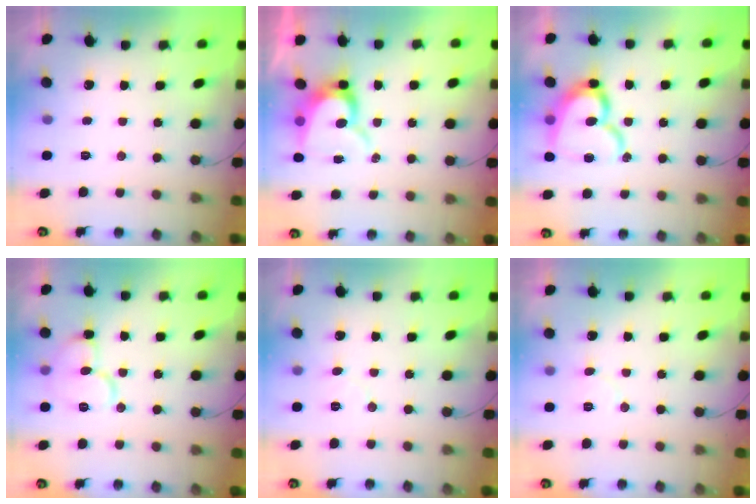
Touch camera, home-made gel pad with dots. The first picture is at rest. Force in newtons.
{"total": 10.7, "press": 10.7, "slide": 0.9}
{"total": 14.7, "press": 14.7, "slide": 0.9}
{"total": 11.4, "press": 11.3, "slide": 1.2}
{"total": 5.1, "press": 5.1, "slide": 0.5}
{"total": 5.5, "press": 5.5, "slide": 0.5}